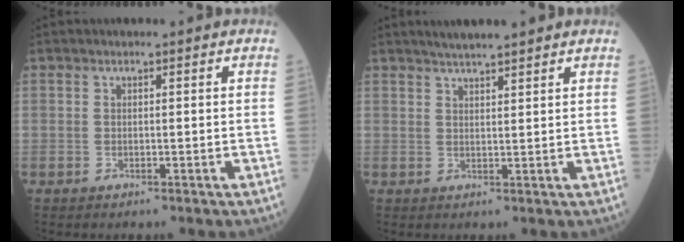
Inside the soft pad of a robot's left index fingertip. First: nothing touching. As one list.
[{"total": 5.6, "force": [4.9, 0.8, 2.7], "torque": [-0.044, 0.019, 0.084]}]